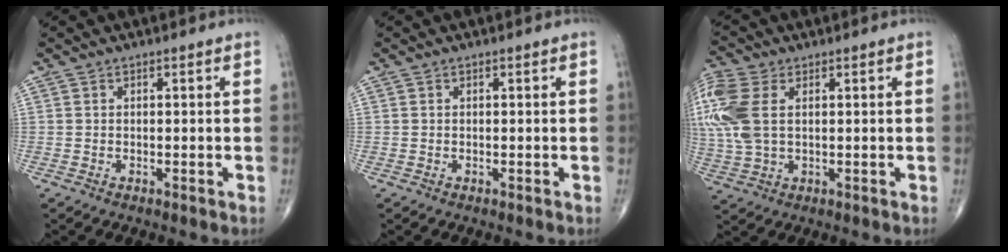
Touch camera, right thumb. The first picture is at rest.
{"total": 0.0}
{"total": 13.2, "force": [3.0, 8.1, 10.0], "torque": [-0.268, 0.009, 0.062]}